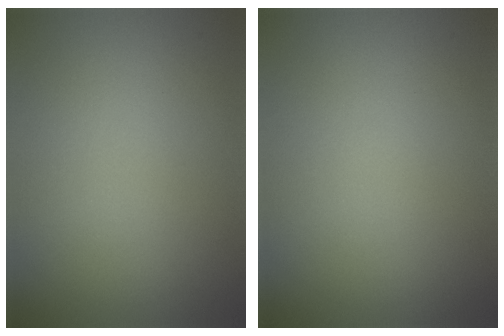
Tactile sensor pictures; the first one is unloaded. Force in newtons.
{"total": 0.0}